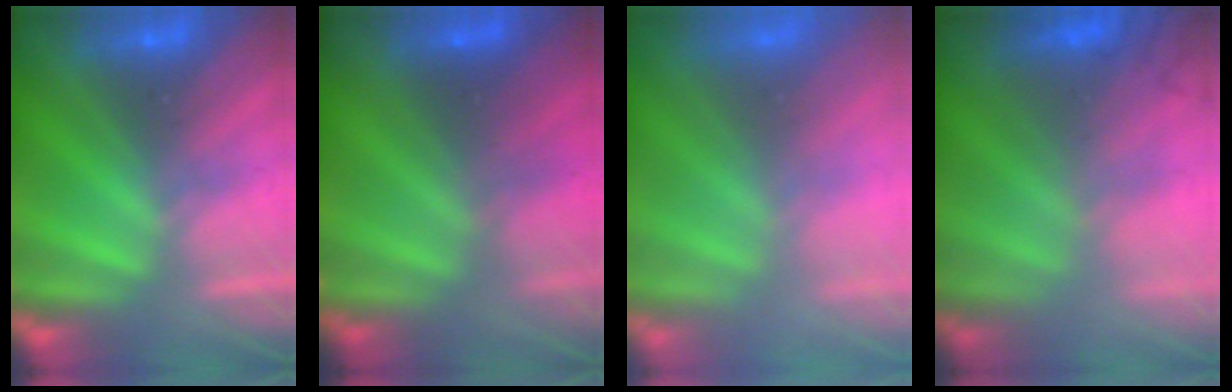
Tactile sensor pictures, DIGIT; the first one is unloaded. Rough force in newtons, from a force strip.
{"total": 2.8}
{"total": 8.5}
{"total": 3.8}